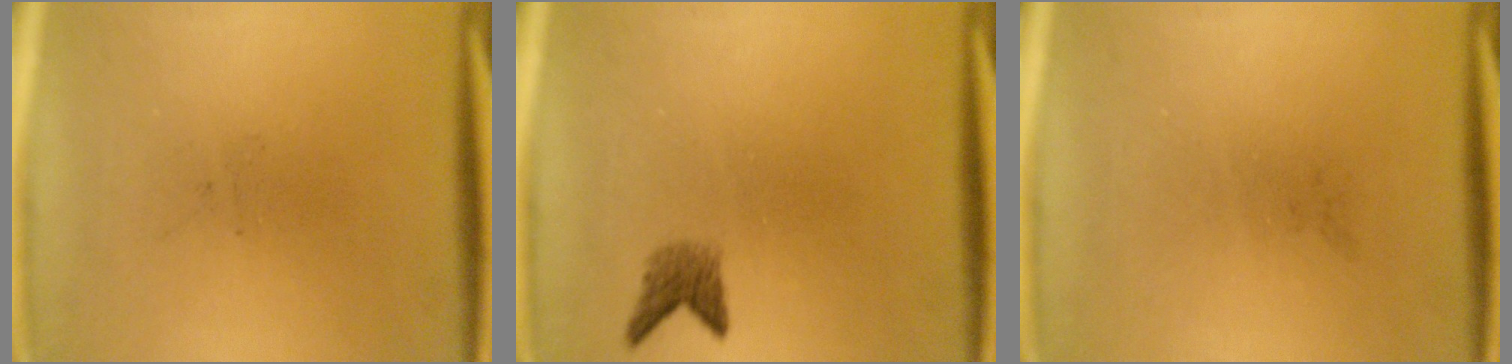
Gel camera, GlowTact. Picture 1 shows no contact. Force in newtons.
{"total": 2.0}
{"total": 0.0}